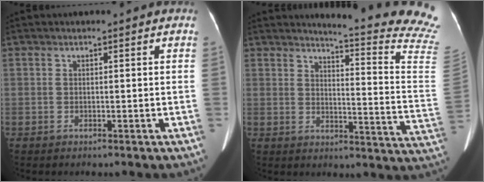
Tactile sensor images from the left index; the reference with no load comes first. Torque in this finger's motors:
{"motor_torque": [0.49, -1.15, -0.07, 0.05]}